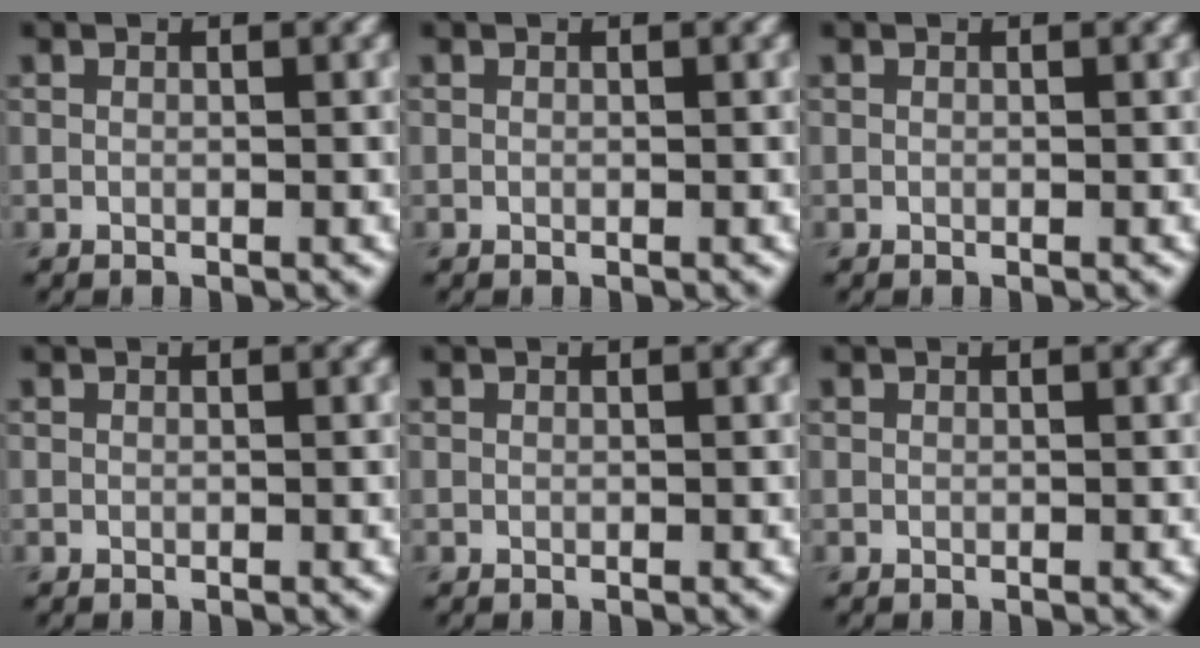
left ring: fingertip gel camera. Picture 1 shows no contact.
{"total": 0.0}
{"total": 0.0}
{"total": 0.0}
{"total": 0.0}
{"total": 0.0}